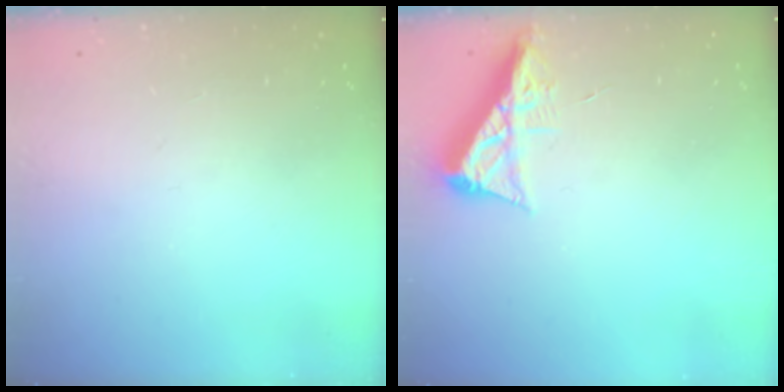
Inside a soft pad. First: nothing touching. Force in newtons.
{"total": 7.7, "press": 7.6, "slide": 1.0}